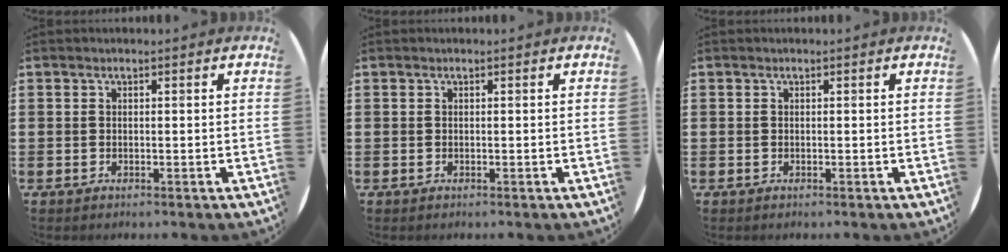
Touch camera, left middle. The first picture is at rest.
{"total": 0.0}
{"total": 0.0}